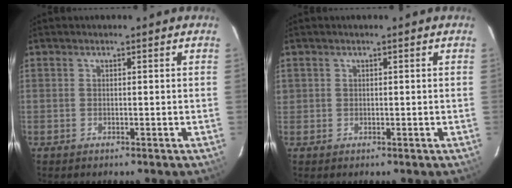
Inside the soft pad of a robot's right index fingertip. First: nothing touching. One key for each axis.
{"total": 1.3, "fx": 0.2, "fy": 1.2, "fz": 0.3, "tx": 0.000, "ty": 0.011, "tz": 0.003}